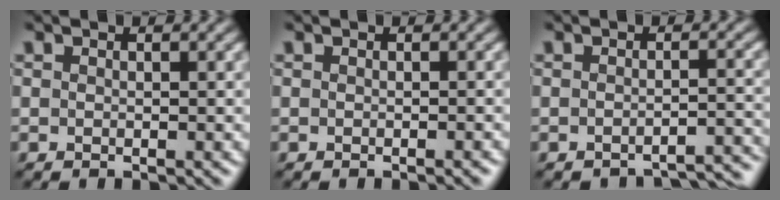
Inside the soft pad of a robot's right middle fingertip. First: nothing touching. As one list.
[{"total": 0.7, "force": [-0.4, 0.2, 0.6], "torque": [-0.007, -0.003, -0.002]}, {"total": 3.9, "force": [-3.8, 0.2, 0.5], "torque": [-0.006, -0.001, -0.041]}]